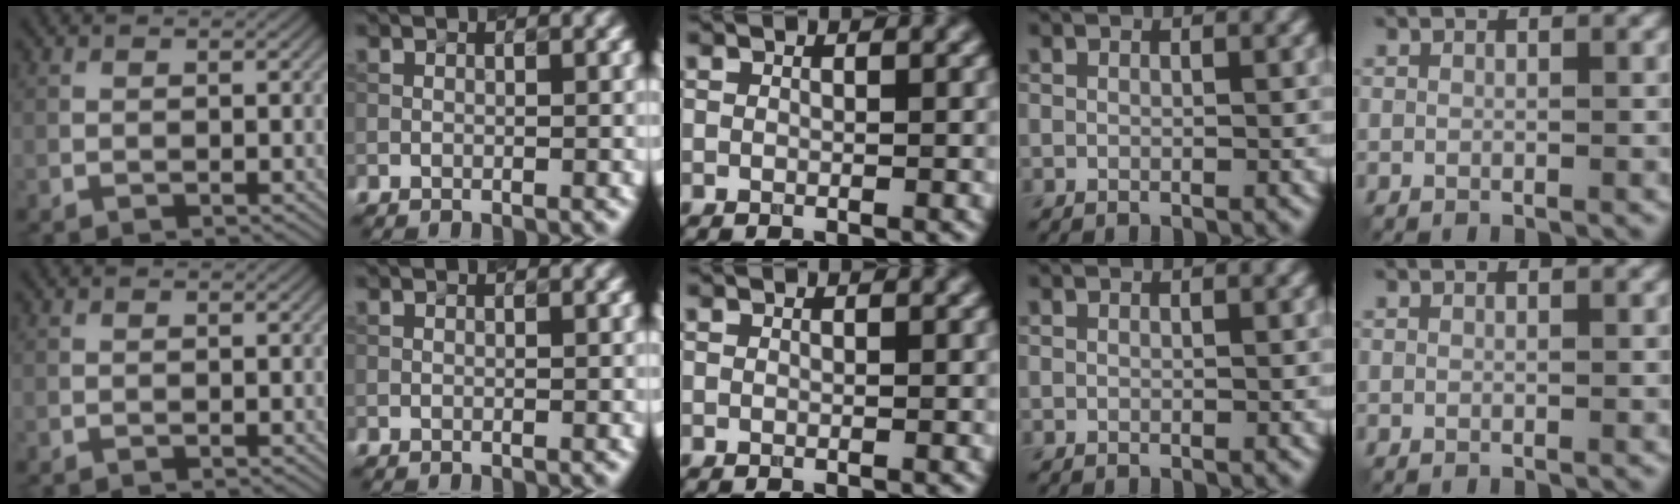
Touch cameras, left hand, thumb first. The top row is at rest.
{}